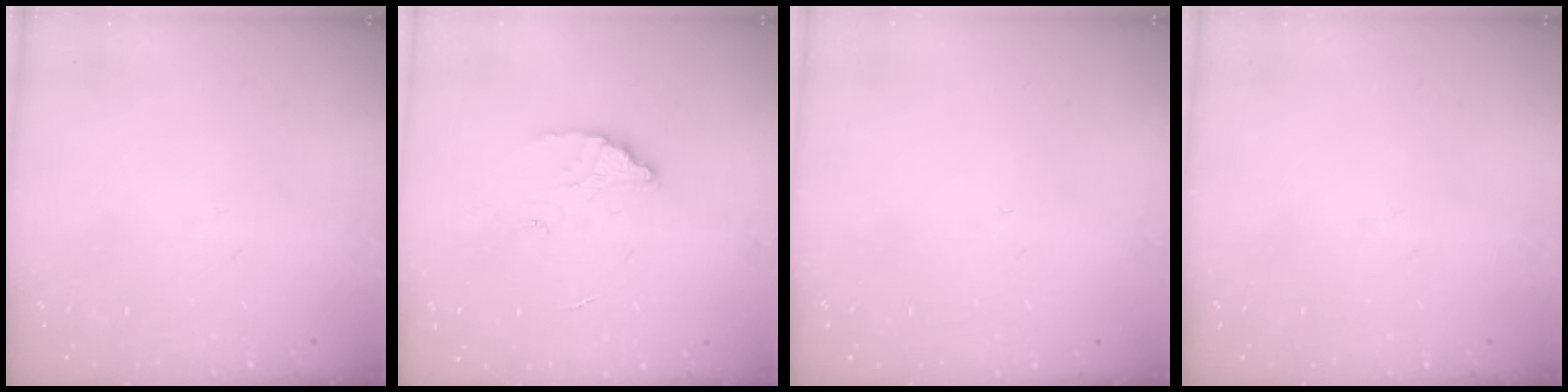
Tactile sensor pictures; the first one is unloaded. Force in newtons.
{"total": 2.6, "press": 2.6, "slide": 0.2}
{"total": 2.1, "press": 2.1, "slide": 0.1}
{"total": 0.0}